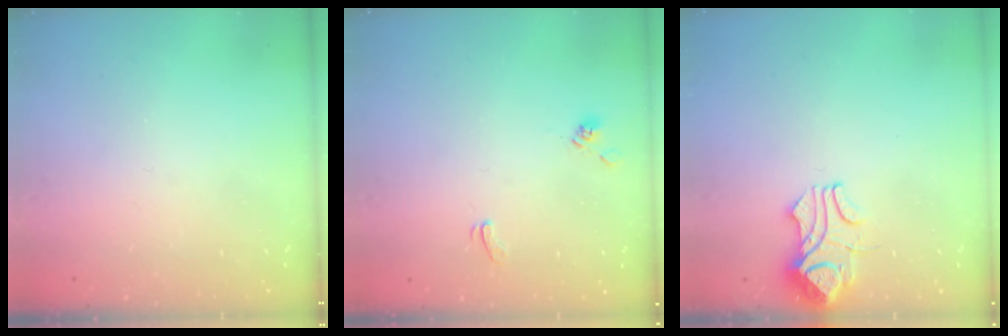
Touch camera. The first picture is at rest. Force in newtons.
{"total": 1.4, "press": 1.4, "slide": 0.4}
{"total": 3.8, "press": 3.7, "slide": 0.9}